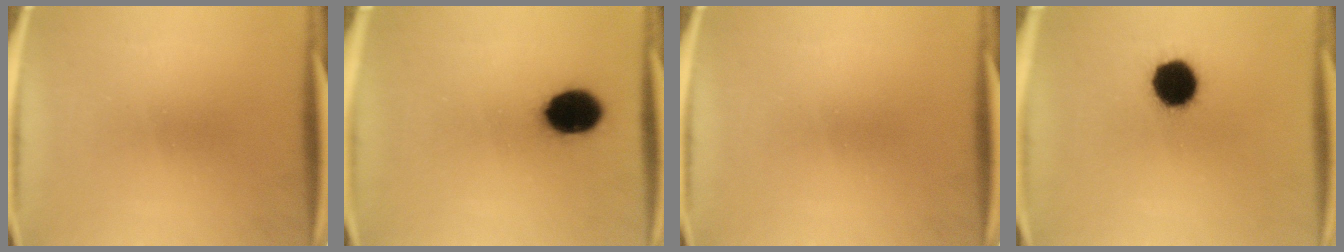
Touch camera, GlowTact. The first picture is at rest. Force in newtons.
{"total": 11.1}
{"total": 0.0}
{"total": 12.5}